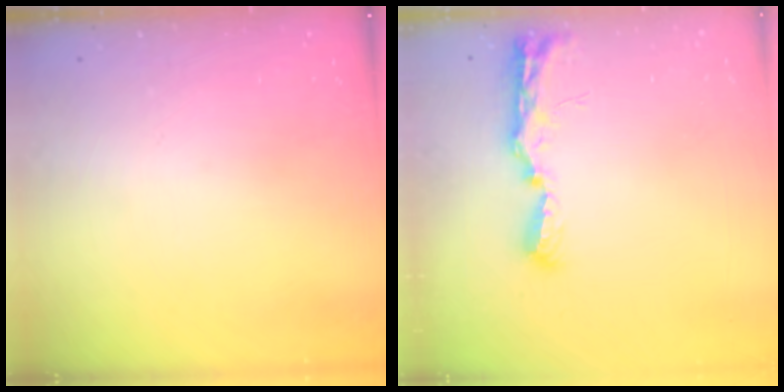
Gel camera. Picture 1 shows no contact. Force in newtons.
{"total": 8.8, "press": 8.7, "slide": 0.9}